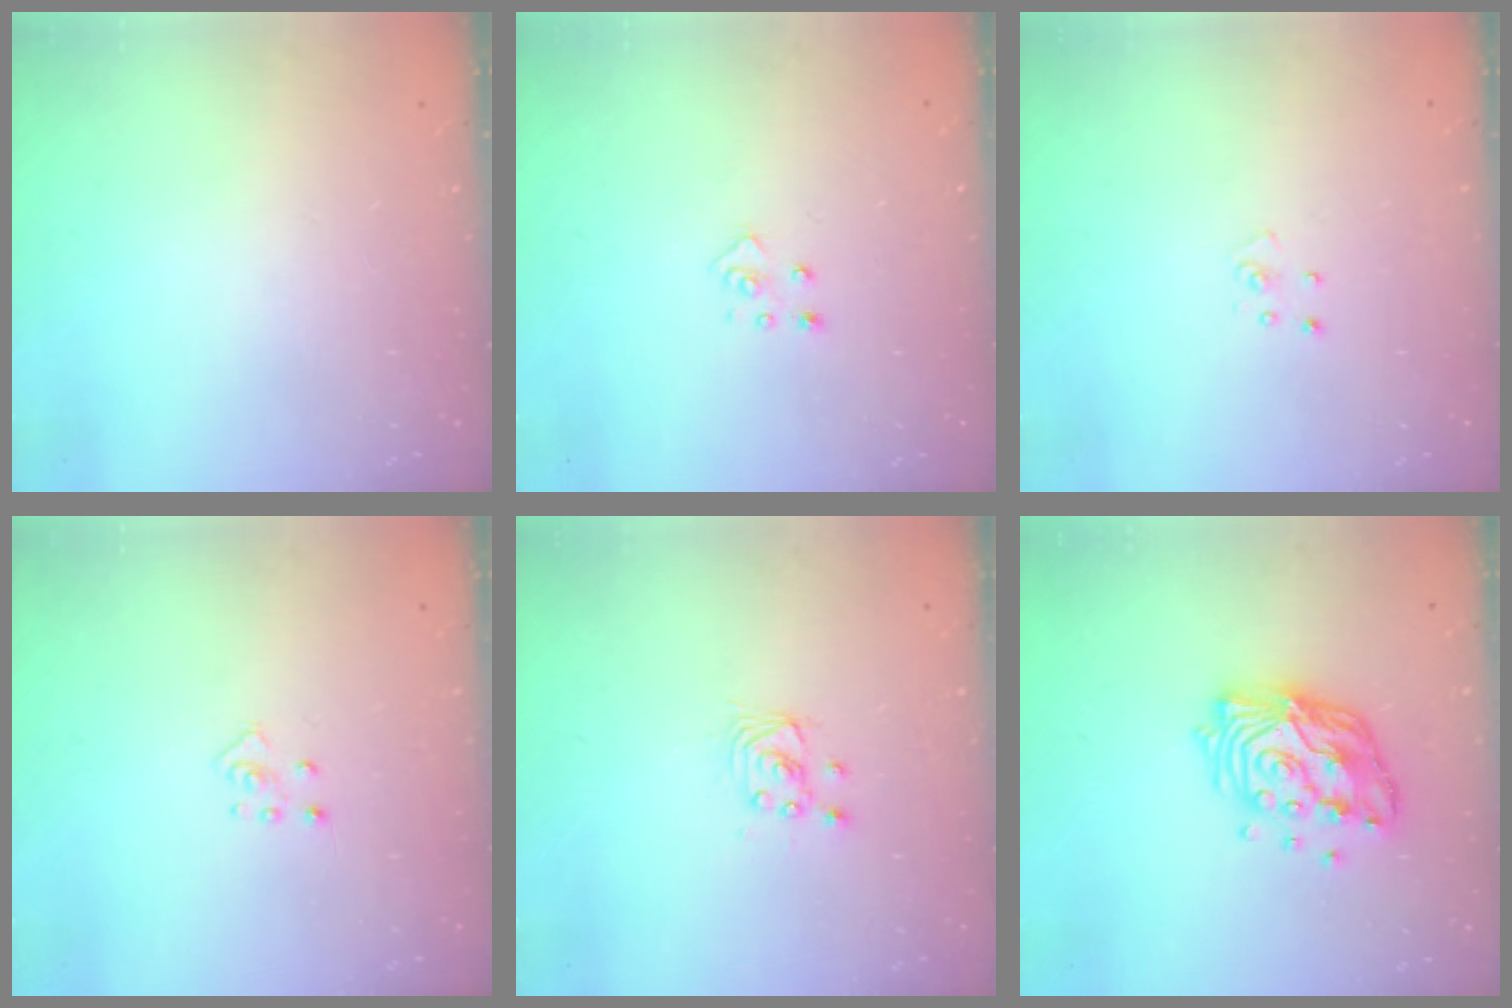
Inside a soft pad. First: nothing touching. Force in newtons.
{"total": 3.8, "press": 3.8, "slide": 0.4}
{"total": 2.5, "press": 2.5, "slide": 0.3}
{"total": 3.7, "press": 3.7, "slide": 0.3}
{"total": 2.8, "press": 2.8, "slide": 0.2}
{"total": 13.7, "press": 13.6, "slide": 1.4}